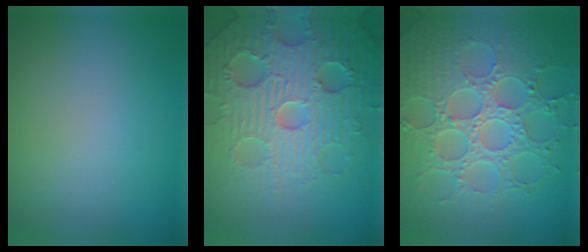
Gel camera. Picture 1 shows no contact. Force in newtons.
{"total": 7.8, "press": 7.6, "slide": 1.8}
{"total": 8.8, "press": 6.6, "slide": 5.7}